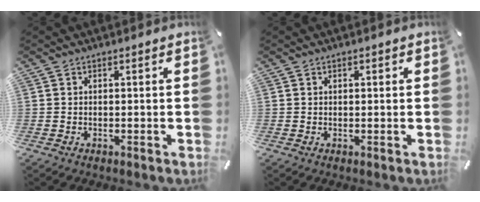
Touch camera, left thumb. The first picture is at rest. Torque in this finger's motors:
{"motor_torque": [-0.04, -0.33, -0.07, 0.21, -0.05]}